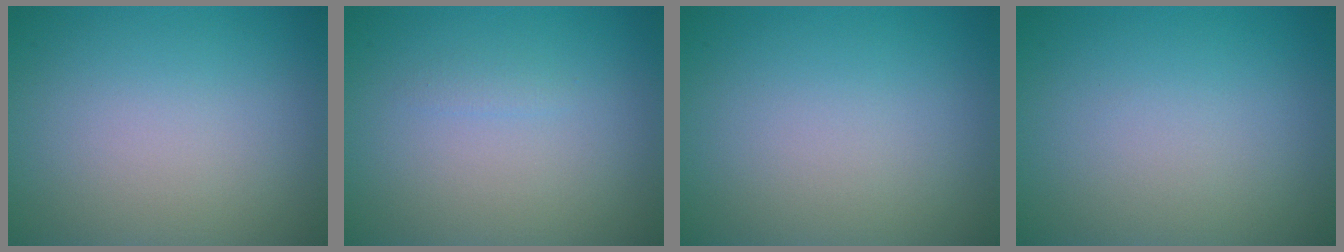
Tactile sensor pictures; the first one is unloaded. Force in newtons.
{"total": 0.6, "press": 0.6, "slide": 0.0}
{"total": 0.0}
{"total": 0.0}